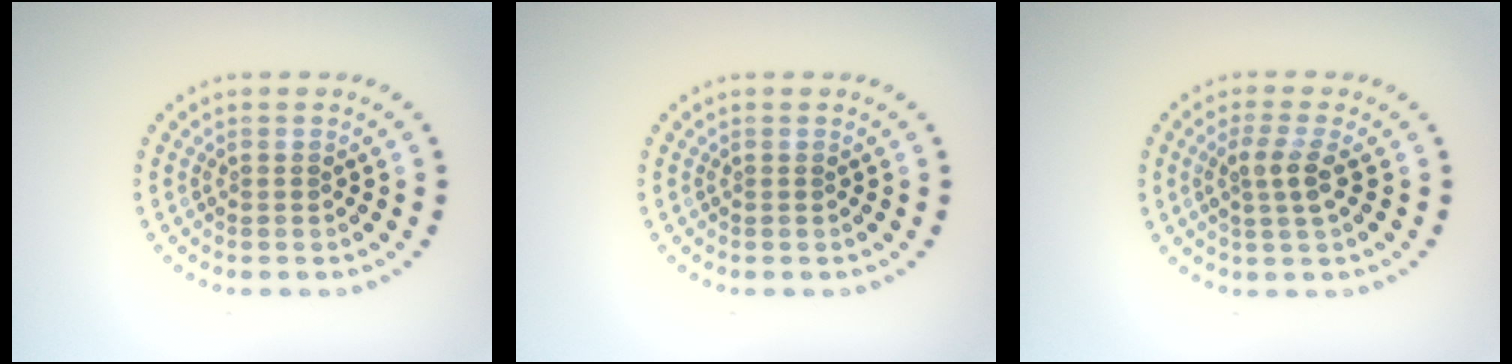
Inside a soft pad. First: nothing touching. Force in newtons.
{"total": 0.0}
{"total": 2.3, "press": 2.1, "slide": 1.0}